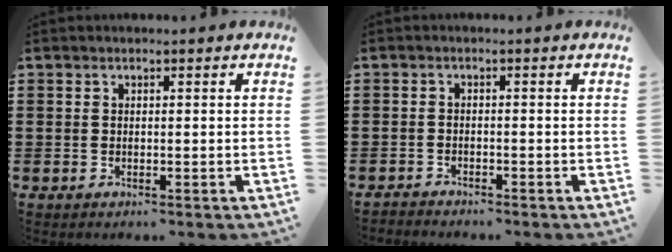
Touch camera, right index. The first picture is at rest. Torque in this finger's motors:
{"motor_torque": [0.12, -0.15, 0.03, -0.01]}